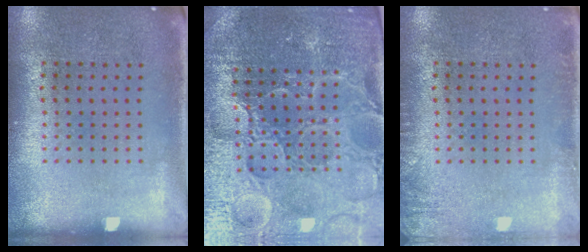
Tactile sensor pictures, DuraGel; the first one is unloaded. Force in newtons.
{"total": 5.5, "press": 5.1, "slide": 2.1}
{"total": 1.4, "press": 1.4, "slide": 0.3}